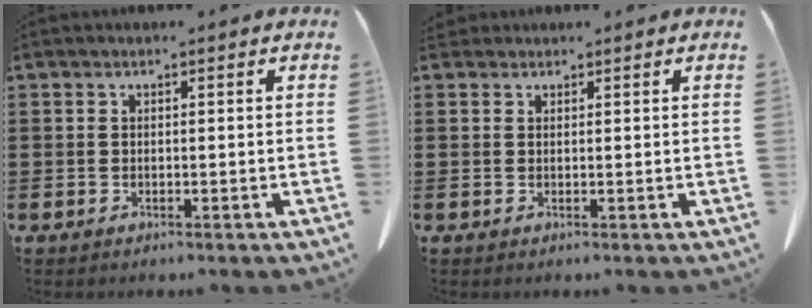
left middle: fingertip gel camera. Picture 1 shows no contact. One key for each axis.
{"total": 1.0, "fx": 0.9, "fy": 0.4, "fz": 0.1, "tx": -0.005, "ty": 0.001, "tz": 0.019}